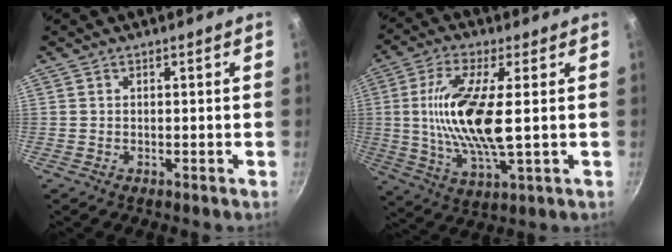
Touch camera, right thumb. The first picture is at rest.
{"total": 15.3, "force": [1.2, 4.5, 14.6], "torque": [-0.295, -0.007, 0.020]}